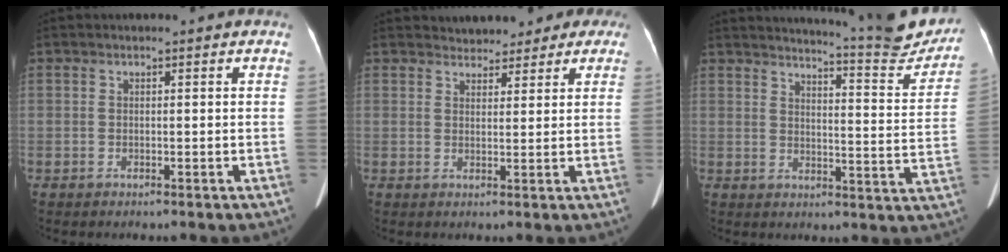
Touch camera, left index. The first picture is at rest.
{"total": 7.2, "force": [6.1, 3.5, 1.3], "torque": [0.002, 0.021, 0.068]}
{"total": 16.7, "force": [16.0, 0.3, 4.9], "torque": [-0.068, -0.079, 0.182]}